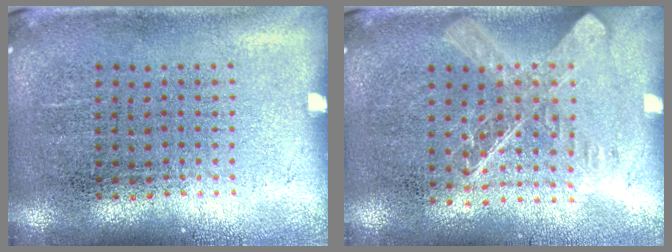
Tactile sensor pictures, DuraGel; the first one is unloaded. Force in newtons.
{"total": 1.5, "press": 1.3, "slide": 0.8}